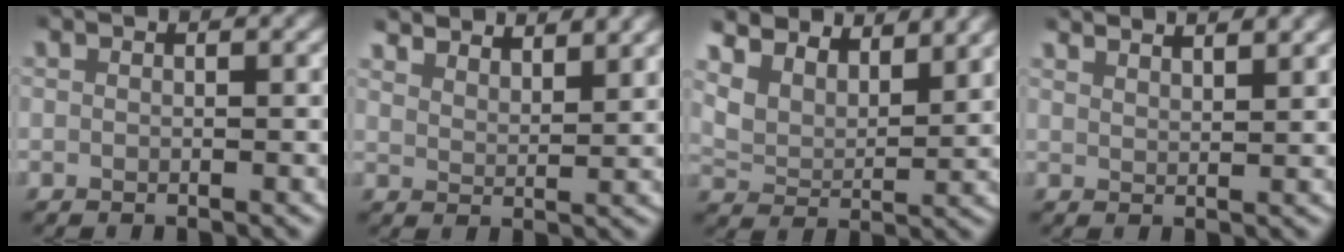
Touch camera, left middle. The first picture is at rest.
{"total": 4.3, "force": [4.0, 0.8, 1.3], "torque": [-0.024, -0.004, 0.069]}
{"total": 7.6, "force": [5.0, 4.7, 3.4], "torque": [-0.082, 0.000, 0.073]}
{"total": 3.3, "force": [3.2, 0.3, 0.9], "torque": [-0.016, -0.001, 0.055]}